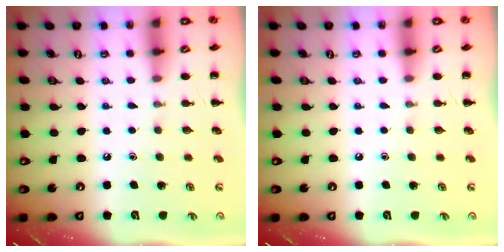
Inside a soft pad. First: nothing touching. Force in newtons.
{"total": 0.0}